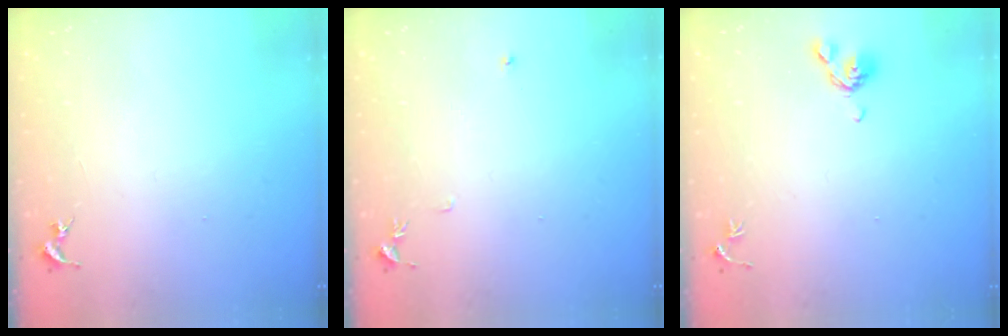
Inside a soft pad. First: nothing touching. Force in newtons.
{"total": 6.2, "press": 6.2, "slide": 0.7}
{"total": 6.9, "press": 6.8, "slide": 1.5}